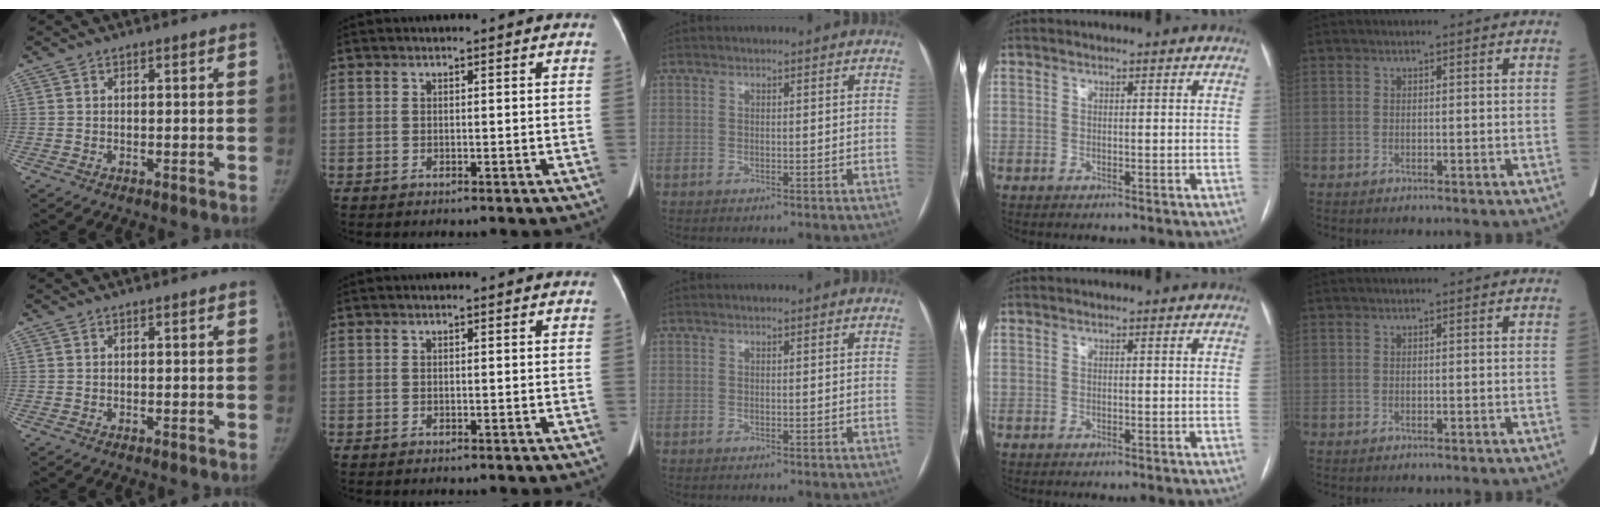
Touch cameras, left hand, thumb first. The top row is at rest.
{}